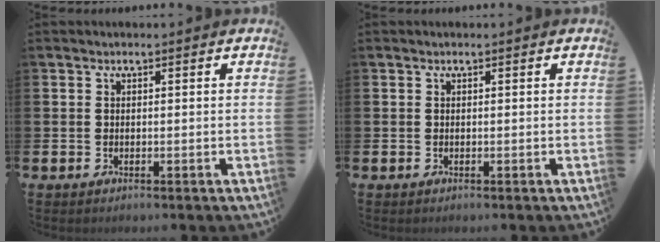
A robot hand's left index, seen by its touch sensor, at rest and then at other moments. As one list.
[{"total": 0.0}]